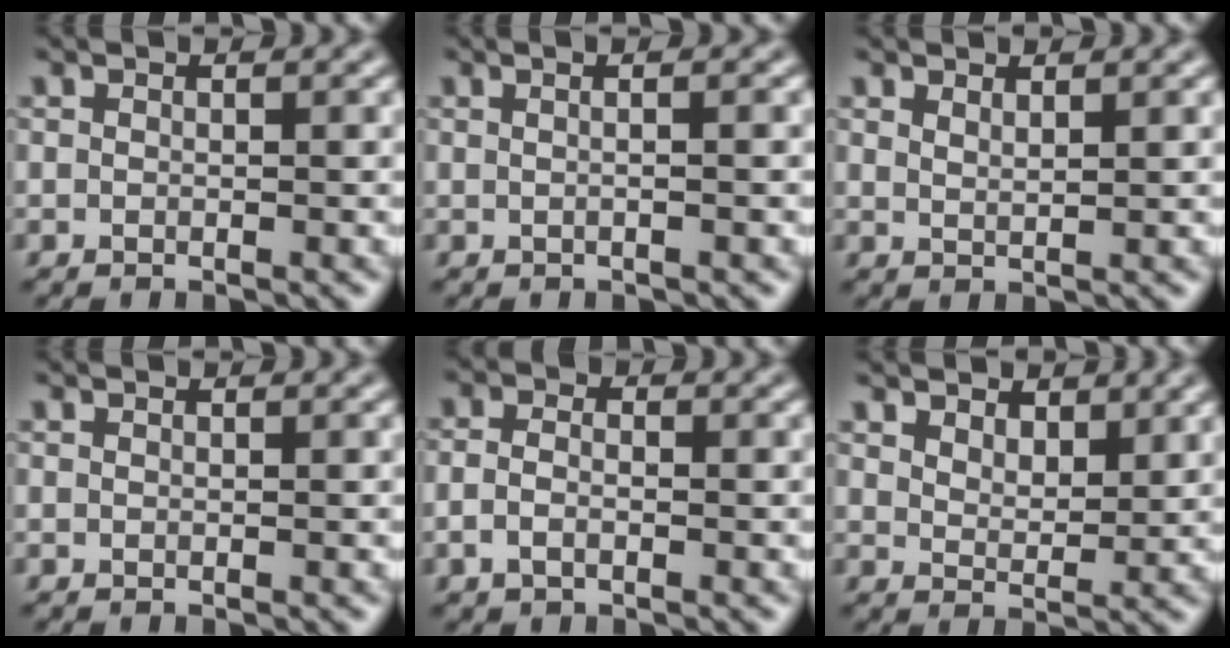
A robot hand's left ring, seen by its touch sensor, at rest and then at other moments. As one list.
[{"total": 3.1, "force": [0.9, 1.5, 2.5], "torque": [-0.008, 0.011, -0.020]}, {"total": 1.1, "force": [1.0, 0.1, 0.4], "torque": [-0.011, 0.000, 0.018]}, {"total": 0.0}, {"total": 1.9, "force": [-0.5, 1.2, 1.4], "torque": [-0.032, 0.002, -0.016]}, {"total": 3.3, "force": [2.7, 1.5, 1.3], "torque": [-0.030, -0.004, 0.040]}]